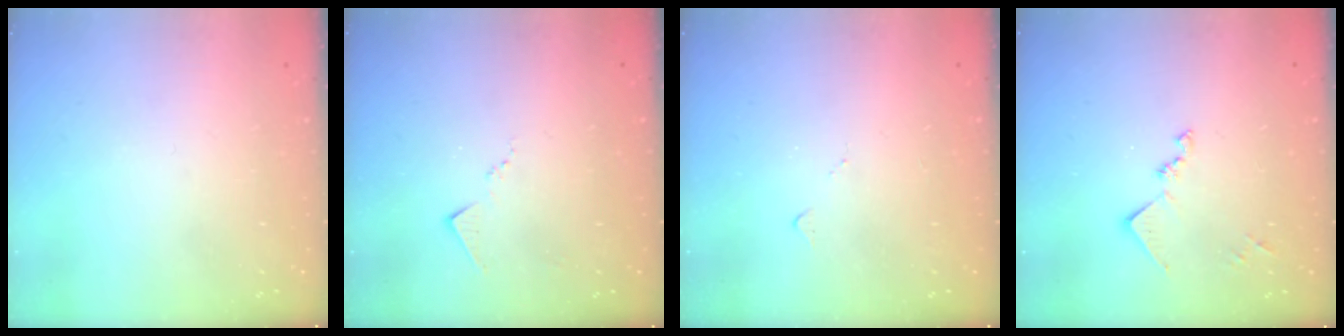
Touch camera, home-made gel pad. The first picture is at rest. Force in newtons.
{"total": 7.5, "press": 7.4, "slide": 0.3}
{"total": 4.7, "press": 4.6, "slide": 0.7}
{"total": 9.6, "press": 9.6, "slide": 0.5}